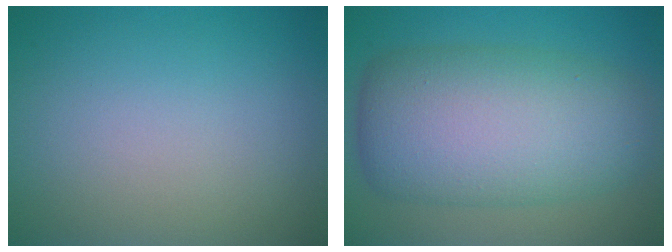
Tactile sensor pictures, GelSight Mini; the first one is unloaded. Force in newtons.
{"total": 10.7, "press": 10.7, "slide": 0.4}